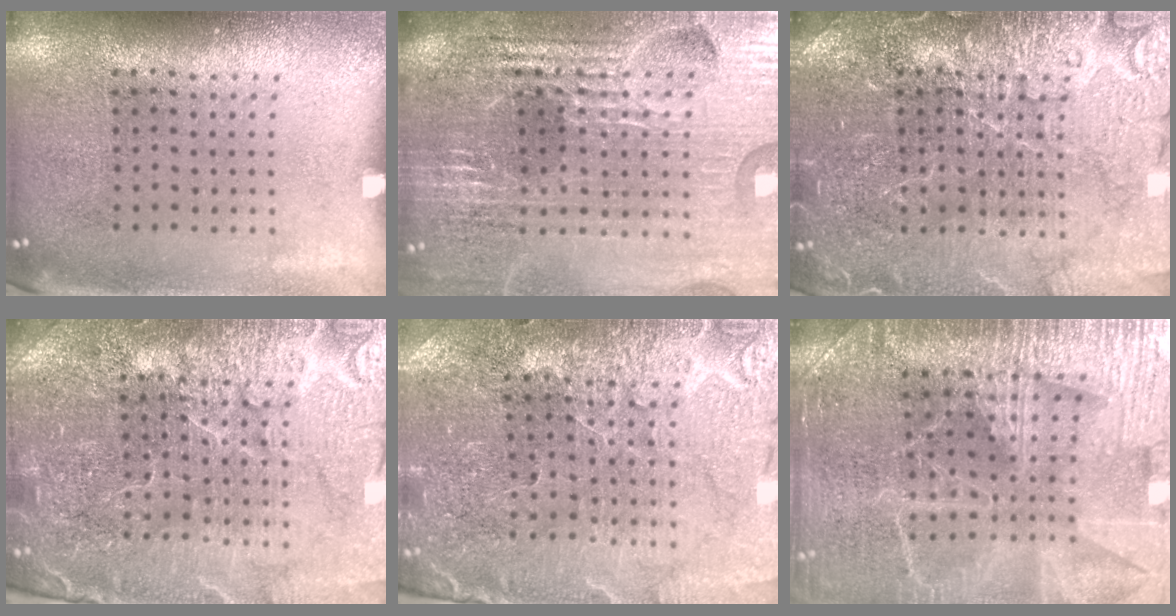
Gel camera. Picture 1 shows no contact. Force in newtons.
{"total": 5.3, "press": 4.8, "slide": 2.1}
{"total": 4.5, "press": 4.4, "slide": 0.6}
{"total": 5.1, "press": 4.8, "slide": 1.9}
{"total": 1.8, "press": 1.8, "slide": 0.2}
{"total": 3.8, "press": 3.7, "slide": 0.9}